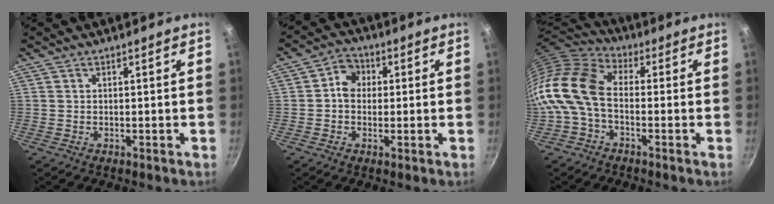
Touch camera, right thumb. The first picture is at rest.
{"total": 5.5, "force": [0.4, 4.7, 2.8], "torque": [-0.017, 0.008, -0.006]}
{"total": 13.9, "force": [-2.5, 8.9, 10.4], "torque": [-0.200, 0.037, -0.074]}